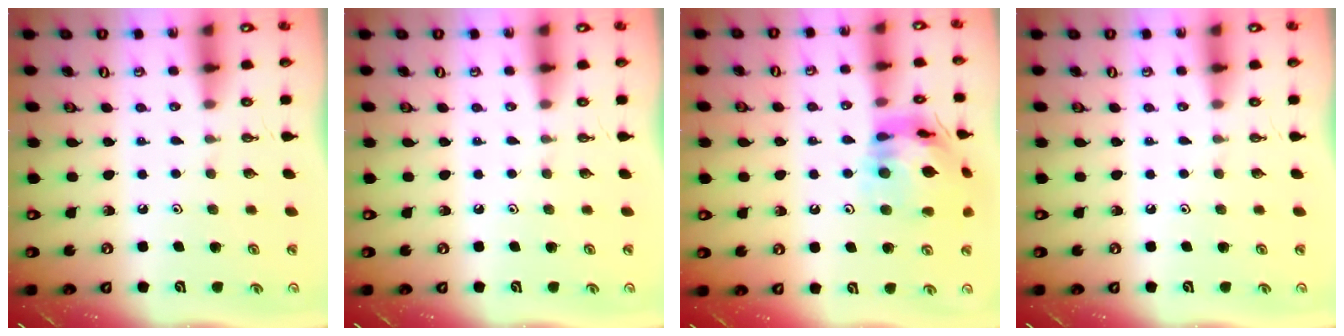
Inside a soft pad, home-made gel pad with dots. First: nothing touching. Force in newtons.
{"total": 0.0}
{"total": 18.3, "press": 18.2, "slide": 1.9}
{"total": 0.0}